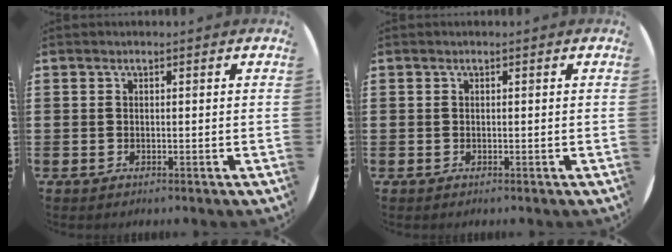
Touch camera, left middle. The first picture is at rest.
{"total": 0.0}